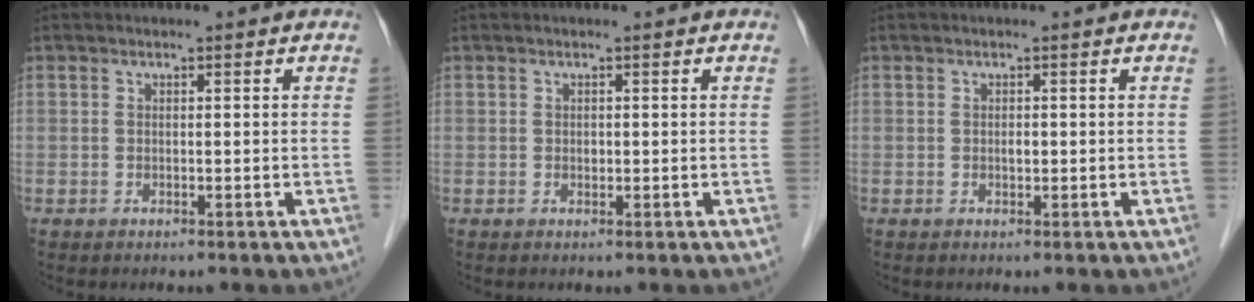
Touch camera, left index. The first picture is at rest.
{"total": 0.5, "force": [0.0, 0.4, 0.3], "torque": [-0.005, 0.002, -0.001]}
{"total": 0.6, "force": [0.0, 0.4, 0.5], "torque": [-0.010, 0.001, -0.001]}